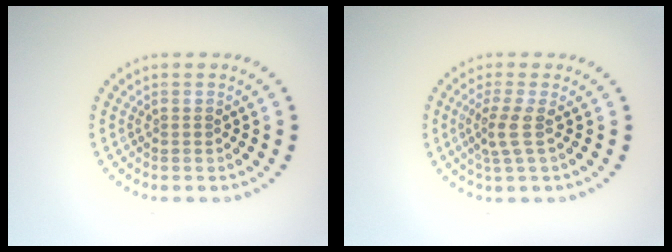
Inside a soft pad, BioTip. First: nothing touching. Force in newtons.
{"total": 2.4, "press": 1.8, "slide": 1.6}